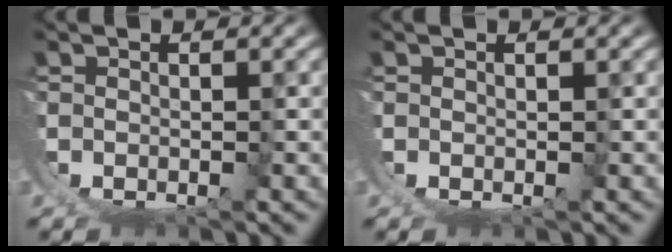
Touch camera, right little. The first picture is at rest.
{"total": 0.5, "force": [0.5, 0.1, 0.0], "torque": [0.000, 0.002, 0.009]}